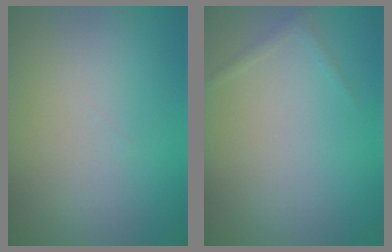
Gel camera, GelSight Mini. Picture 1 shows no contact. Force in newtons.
{"total": 0.6, "press": 0.6, "slide": 0.1}